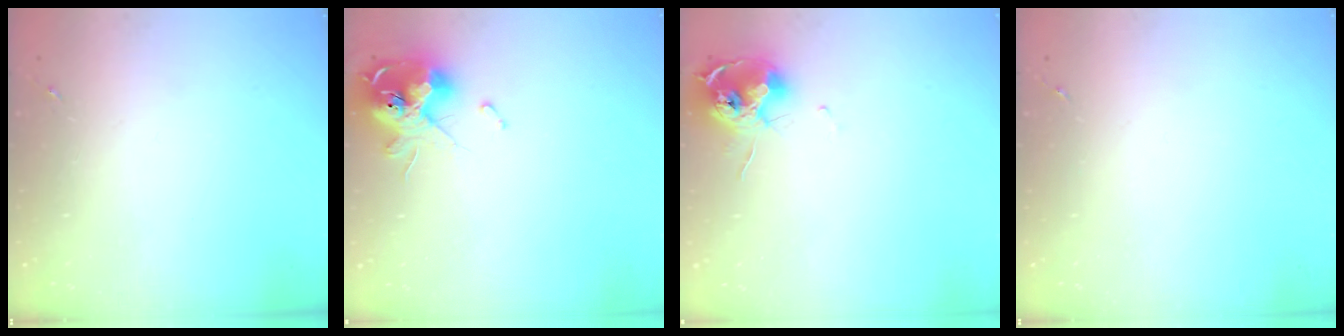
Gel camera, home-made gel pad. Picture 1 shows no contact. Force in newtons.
{"total": 13.9, "press": 13.8, "slide": 1.9}
{"total": 11.5, "press": 11.4, "slide": 0.6}
{"total": 0.0}